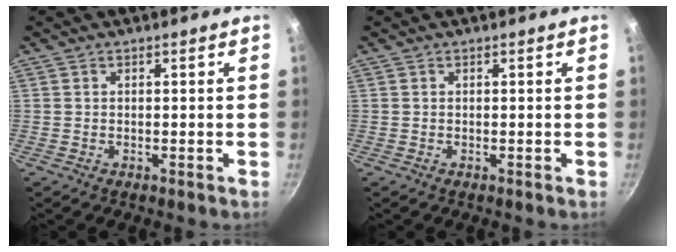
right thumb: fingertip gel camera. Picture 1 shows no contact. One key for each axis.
{"total": 0.0}